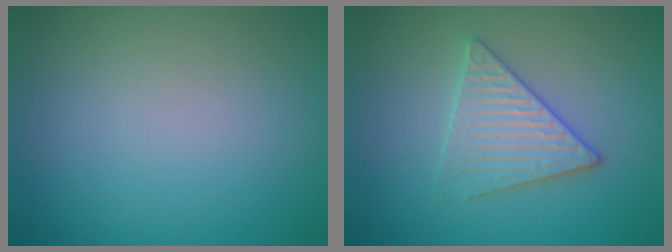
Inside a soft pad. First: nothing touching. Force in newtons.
{"total": 3.2, "press": 3.2, "slide": 0.6}